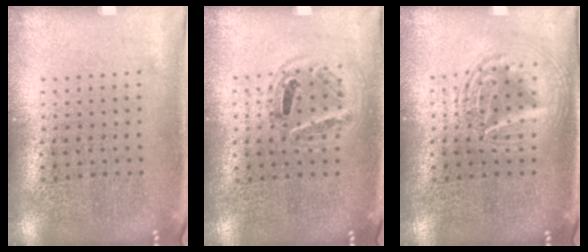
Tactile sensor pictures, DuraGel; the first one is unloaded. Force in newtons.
{"total": 1.0, "press": 0.9, "slide": 0.3}
{"total": 2.9, "press": 2.9, "slide": 0.3}